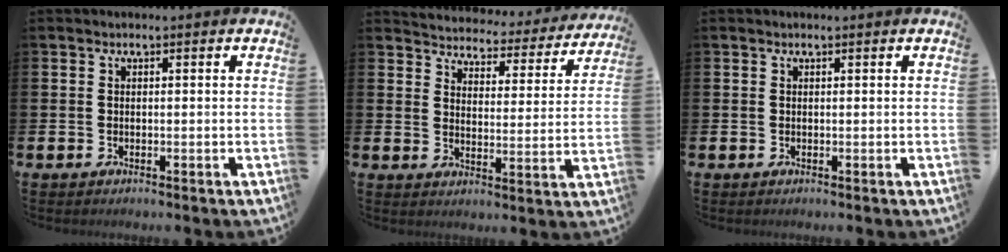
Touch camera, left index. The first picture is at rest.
{"total": 4.2, "force": [4.1, 0.9, 0.1], "torque": [-0.019, -0.043, 0.062]}
{"total": 0.0}